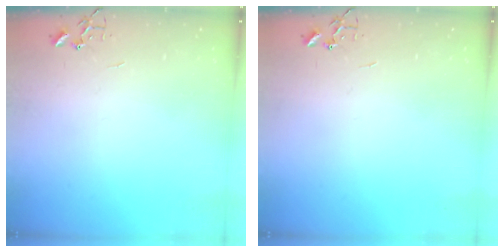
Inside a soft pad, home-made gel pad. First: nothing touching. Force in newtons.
{"total": 0.0}